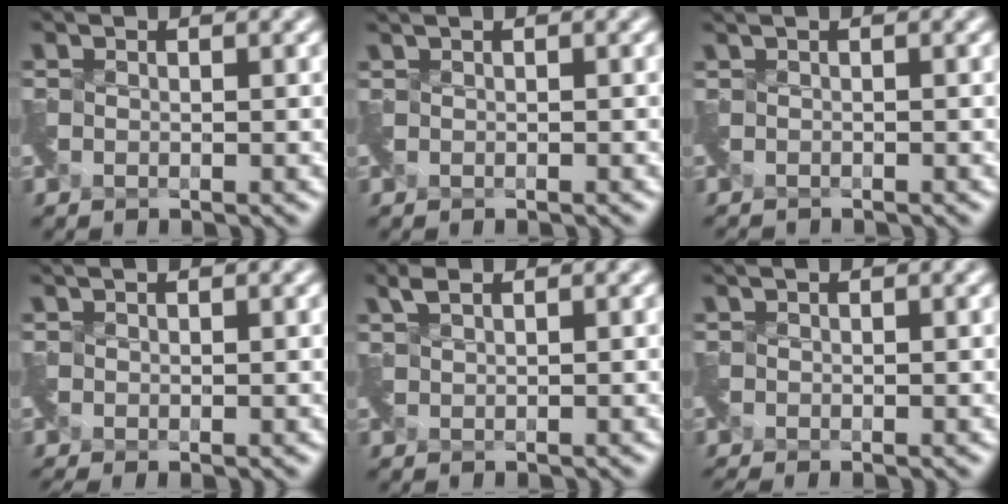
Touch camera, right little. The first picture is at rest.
{"total": 0.6, "force": [0.2, 0.0, 0.6], "torque": [-0.012, -0.002, 0.001]}
{"total": 0.9, "force": [-0.8, 0.0, 0.5], "torque": [-0.011, -0.012, -0.017]}
{"total": 1.8, "force": [0.5, 0.4, 1.7], "torque": [-0.037, 0.005, 0.010]}
{"total": 1.2, "force": [1.2, -0.2, 0.2], "torque": [-0.006, 0.003, 0.027]}
{"total": 1.5, "force": [0.2, 0.2, 1.4], "torque": [-0.029, 0.001, 0.001]}